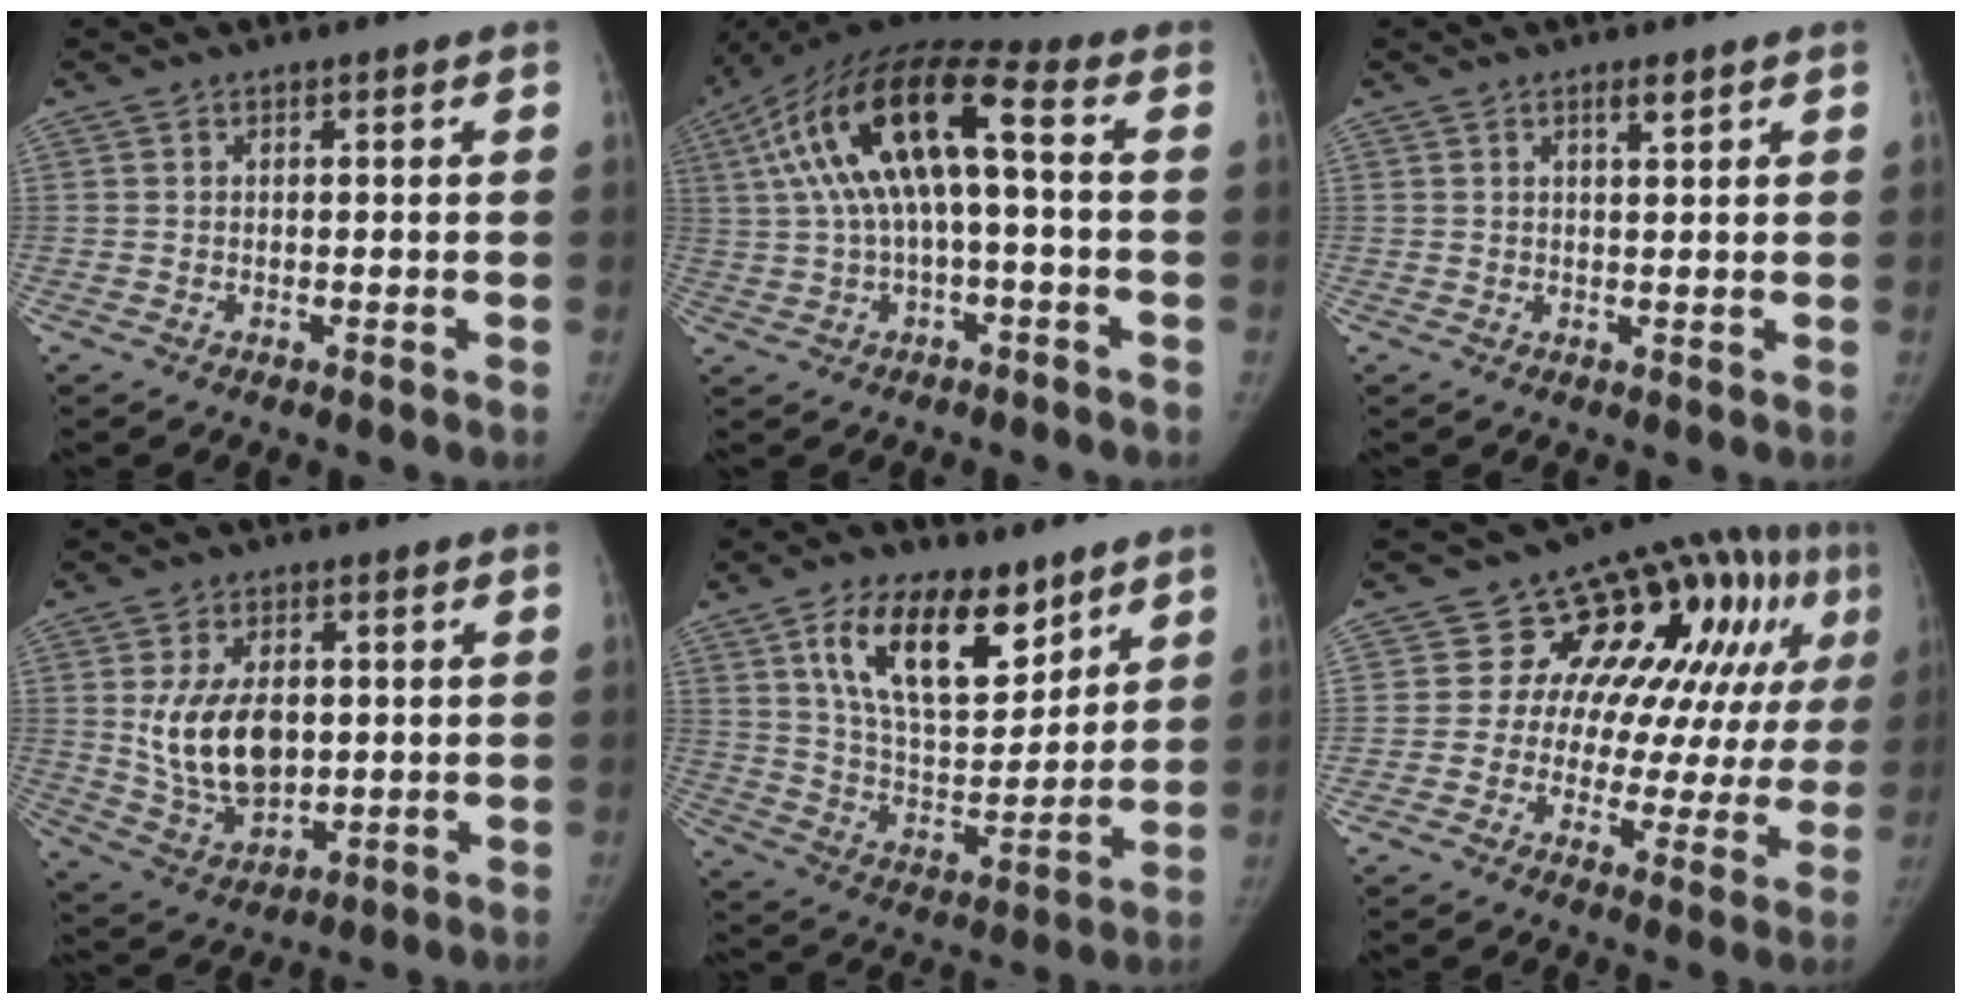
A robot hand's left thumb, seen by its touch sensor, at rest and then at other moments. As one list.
[{"total": 16.5, "force": [2.0, 5.9, 15.3], "torque": [-0.309, 0.056, 0.033]}, {"total": 2.0, "force": [1.3, 0.4, 1.4], "torque": [-0.020, -0.008, 0.023]}, {"total": 13.0, "force": [1.4, 8.3, 9.9], "torque": [-0.152, -0.016, 0.042]}, {"total": 17.9, "force": [10.0, 8.9, 11.9], "torque": [-0.154, -0.052, 0.184]}, {"total": 18.3, "force": [5.7, 10.8, 13.6], "torque": [-0.115, 0.010, 0.070]}]